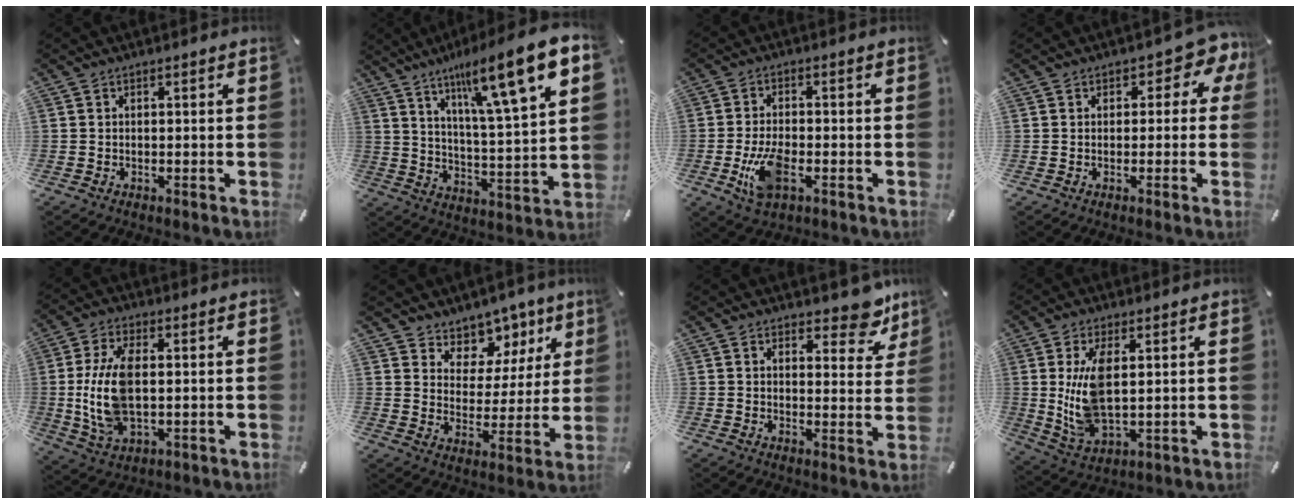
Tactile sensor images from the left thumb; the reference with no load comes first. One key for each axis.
{"total": 16.9, "fx": 10.6, "fy": 3.3, "fz": 12.7, "tx": -0.197, "ty": -0.062, "tz": 0.161}
{"total": 8.3, "fx": -2.7, "fy": 4.2, "fz": 6.6, "tx": -0.152, "ty": -0.004, "tz": -0.049}
{"total": 5.2, "fx": 1.9, "fy": 3.4, "fz": 3.5, "tx": -0.035, "ty": -0.014, "tz": 0.025}
{"total": 12.6, "fx": 0.5, "fy": 6.3, "fz": 10.9, "tx": -0.252, "ty": -0.014, "tz": 0.007}
{"total": 8.4, "fx": 6.1, "fy": 5.7, "fz": 0.0, "tx": -0.001, "ty": -0.072, "tz": 0.109}
{"total": 9.1, "fx": 6.9, "fy": 4.2, "fz": 4.1, "tx": -0.029, "ty": -0.053, "tz": 0.117}
{"total": 11.0, "fx": 2.0, "fy": 5.3, "fz": 9.4, "tx": -0.214, "ty": -0.014, "tz": 0.033}